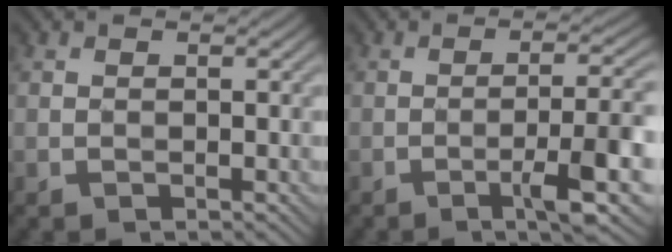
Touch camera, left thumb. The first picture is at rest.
{"total": 7.9, "force": [-3.7, 0.7, 7.0], "torque": [-0.108, 0.013, -0.057]}